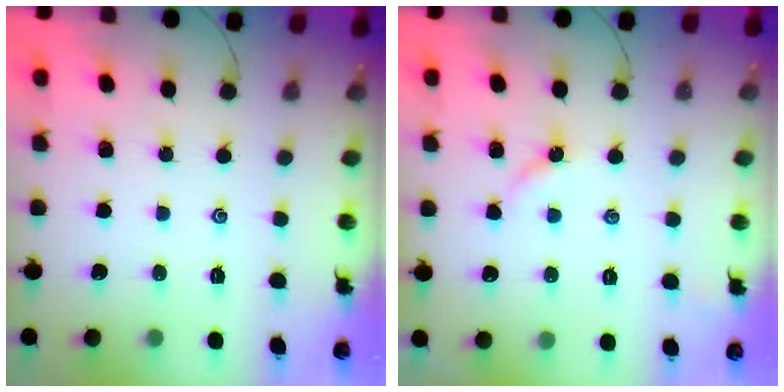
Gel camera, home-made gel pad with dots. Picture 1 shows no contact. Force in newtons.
{"total": 2.7, "press": 2.7, "slide": 0.4}